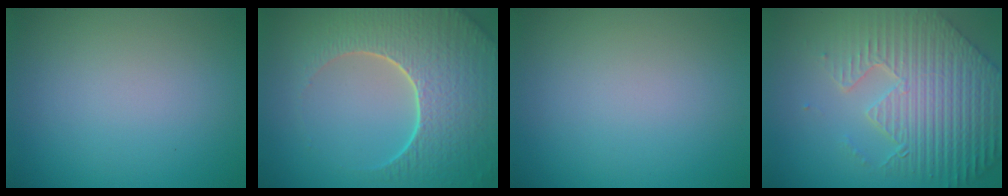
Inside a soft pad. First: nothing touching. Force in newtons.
{"total": 8.8, "press": 6.3, "slide": 6.2}
{"total": 0.0}
{"total": 9.5, "press": 6.5, "slide": 6.8}